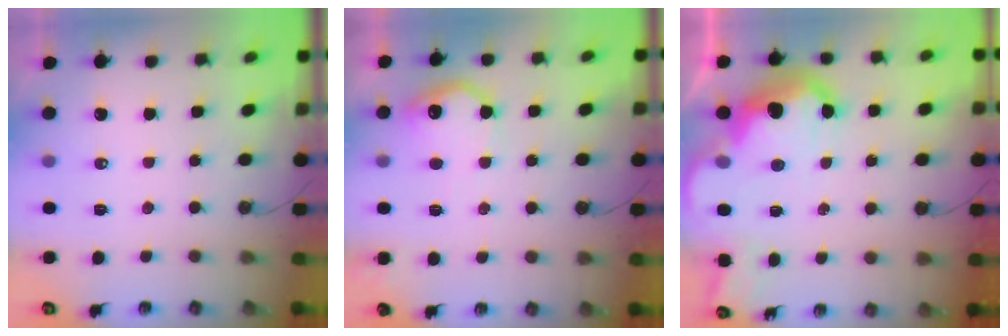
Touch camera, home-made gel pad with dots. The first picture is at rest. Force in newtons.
{"total": 11.7, "press": 11.7, "slide": 0.6}
{"total": 13.0, "press": 12.9, "slide": 1.2}